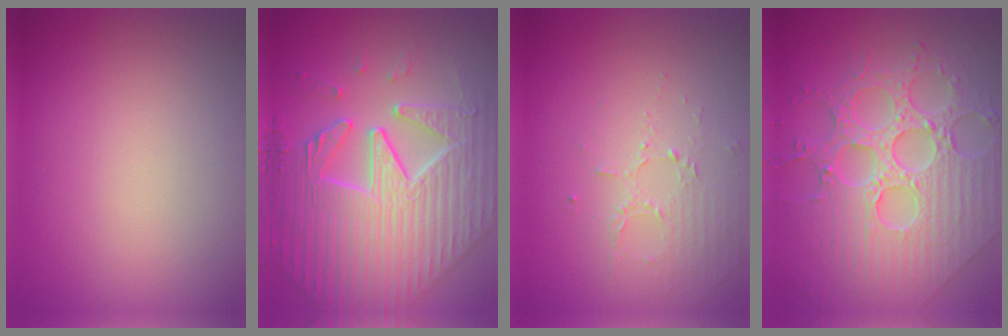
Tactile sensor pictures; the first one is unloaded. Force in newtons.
{"total": 8.5, "press": 7.1, "slide": 4.7}
{"total": 1.6, "press": 1.0, "slide": 1.3}
{"total": 9.8, "press": 7.2, "slide": 6.6}